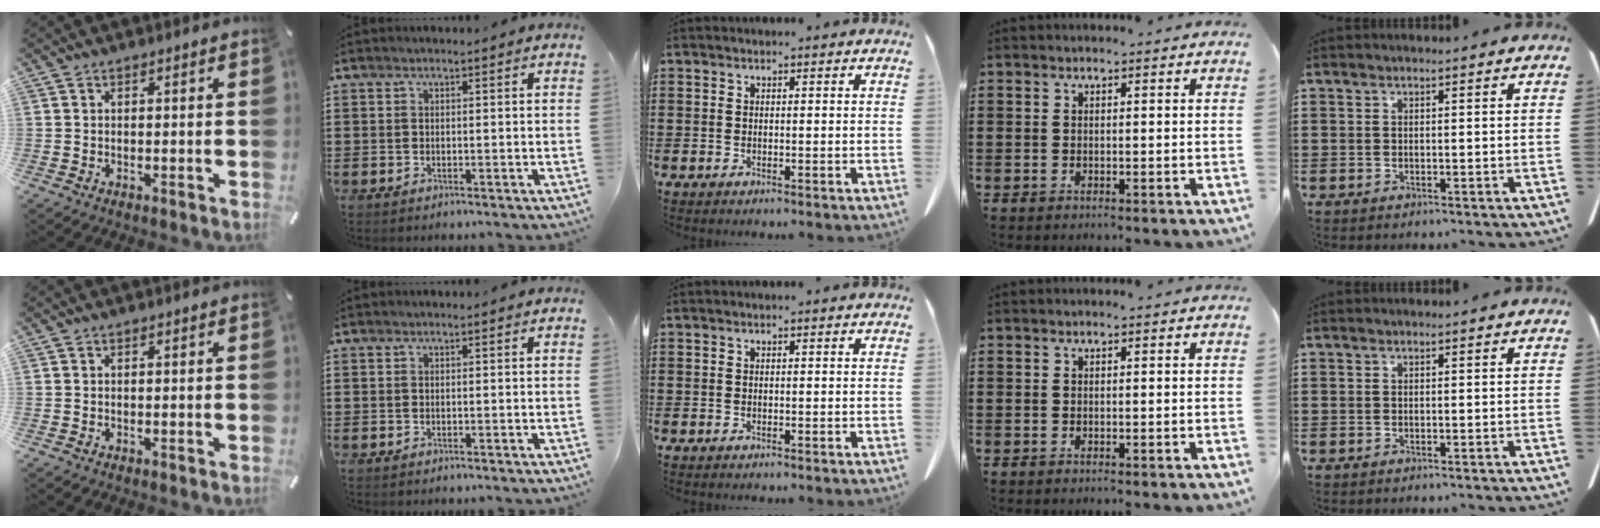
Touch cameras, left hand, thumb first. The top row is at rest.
{}